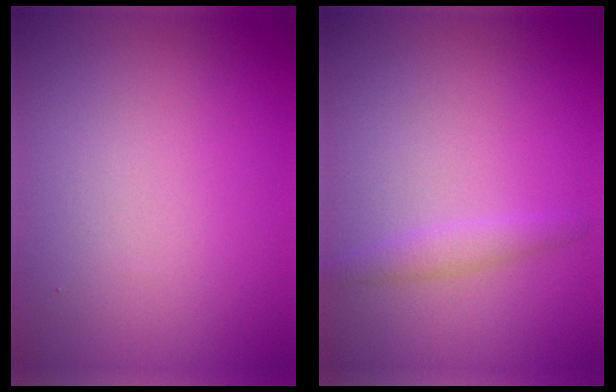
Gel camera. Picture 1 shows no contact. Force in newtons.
{"total": 1.3, "press": 1.3, "slide": 0.0}